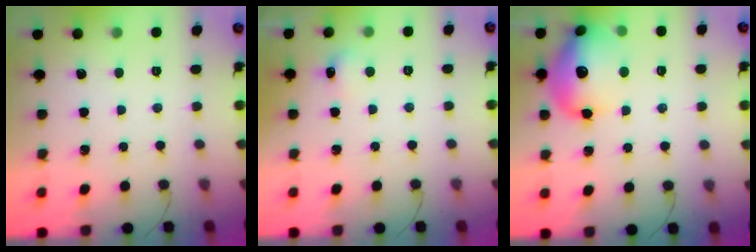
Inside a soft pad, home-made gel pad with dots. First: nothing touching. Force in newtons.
{"total": 5.1, "press": 4.9, "slide": 1.3}
{"total": 17.1, "press": 17.1, "slide": 1.3}